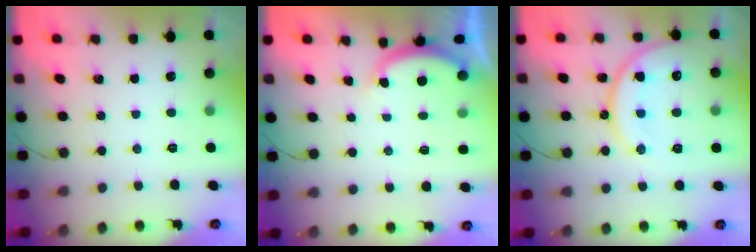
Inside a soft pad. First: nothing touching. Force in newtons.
{"total": 3.5, "press": 3.4, "slide": 0.6}
{"total": 14.7, "press": 14.6, "slide": 1.3}